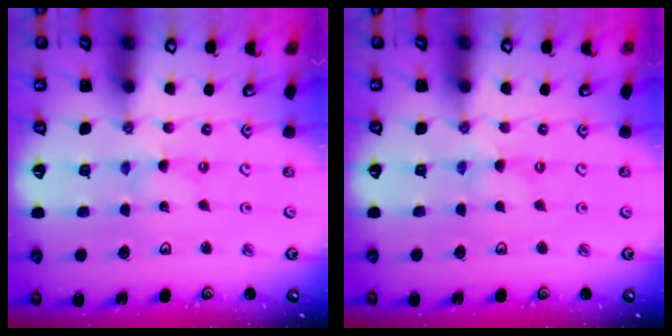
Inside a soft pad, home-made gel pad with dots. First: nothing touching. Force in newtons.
{"total": 0.0}